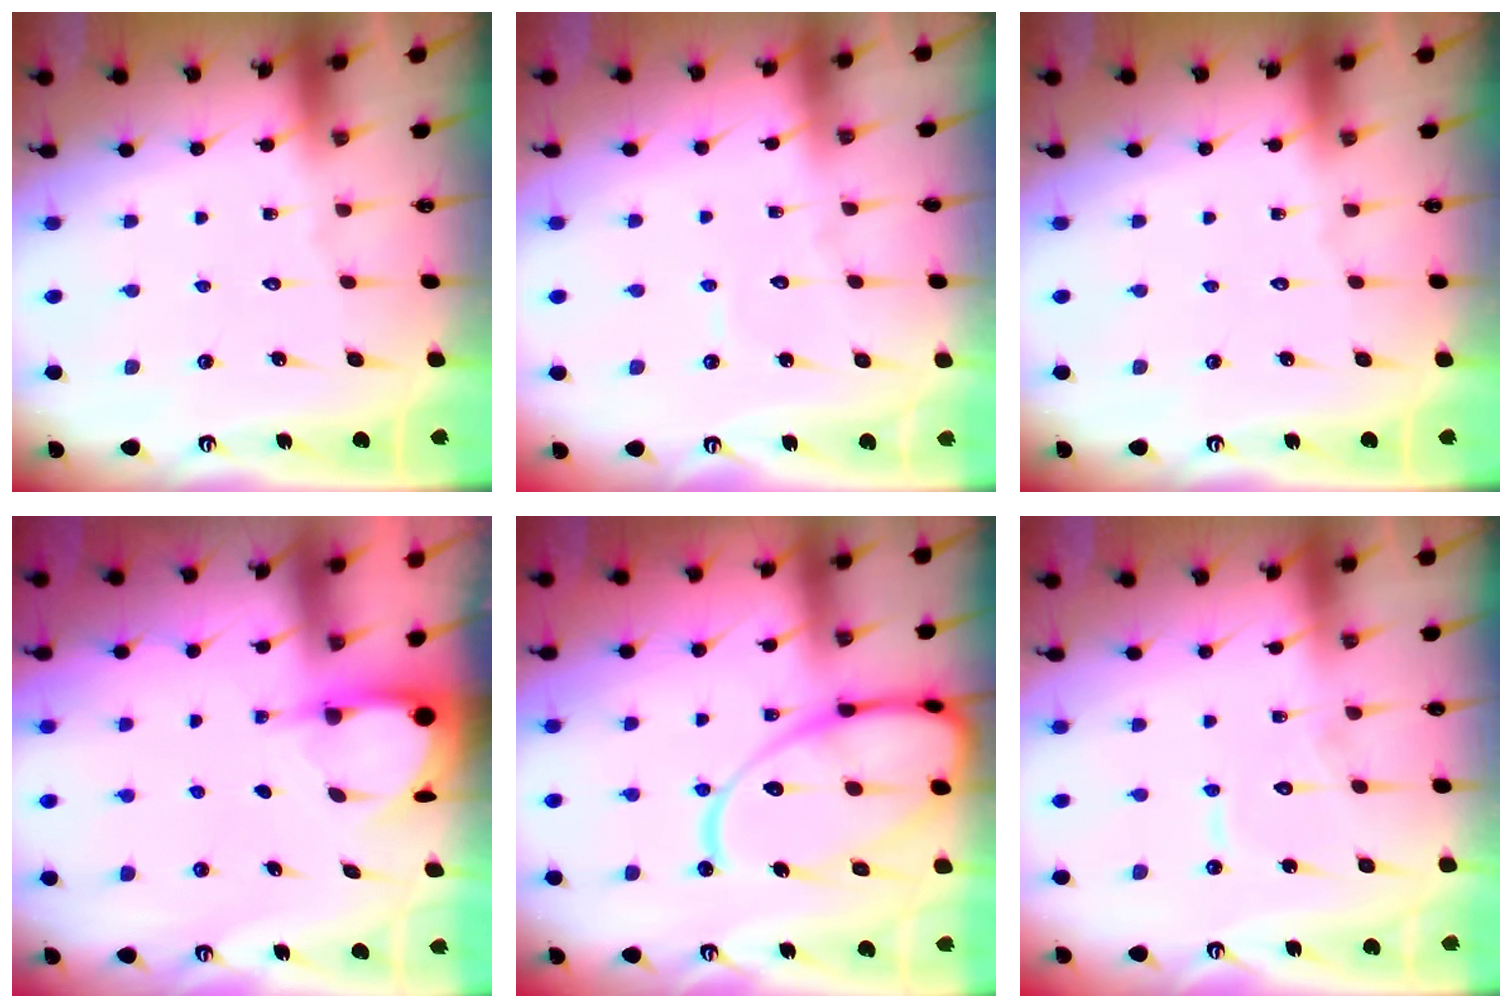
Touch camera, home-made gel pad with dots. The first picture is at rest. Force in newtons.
{"total": 3.3, "press": 3.3, "slide": 0.4}
{"total": 0.0}
{"total": 3.9, "press": 3.8, "slide": 0.3}
{"total": 19.6, "press": 19.5, "slide": 1.9}
{"total": 6.3, "press": 6.2, "slide": 0.6}